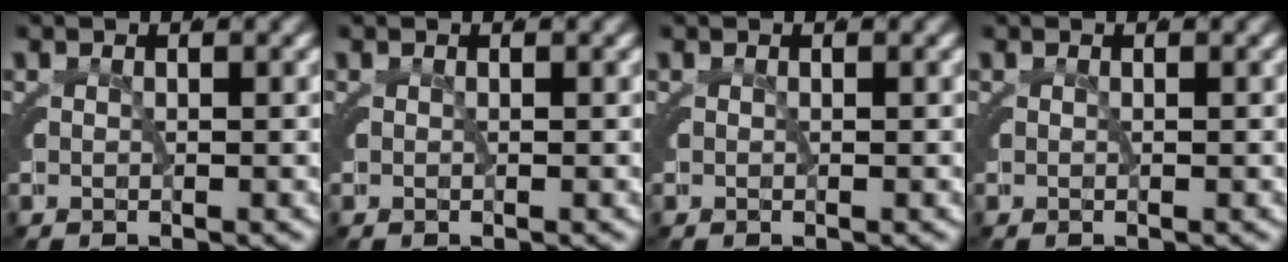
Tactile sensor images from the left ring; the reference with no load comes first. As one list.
[{"total": 0.0}, {"total": 0.0}, {"total": 0.0}]